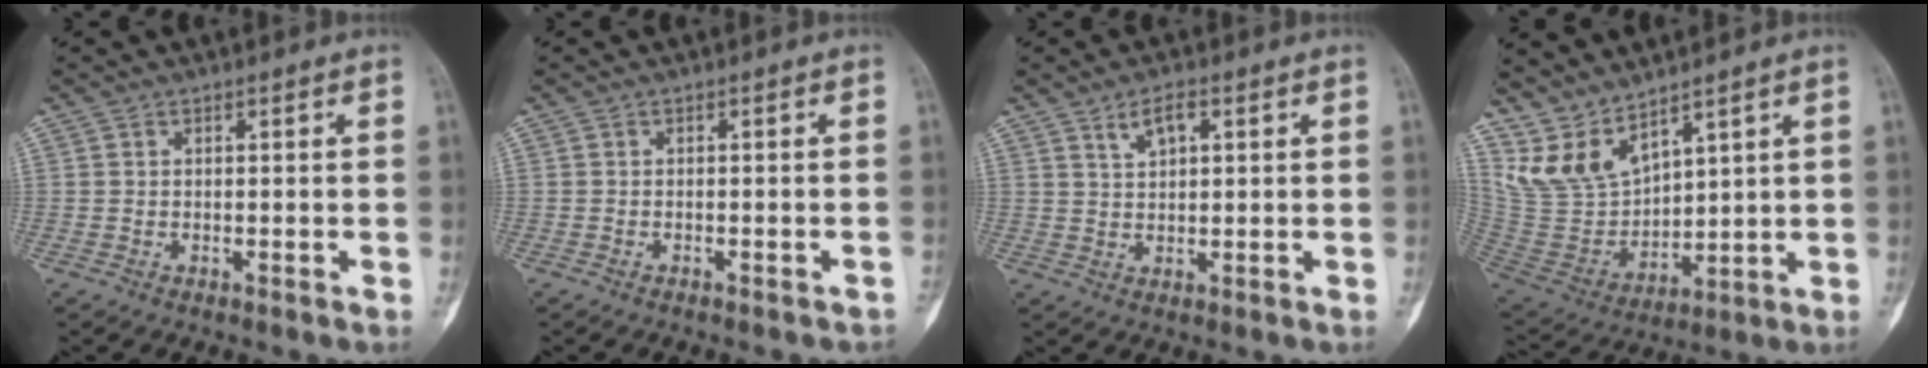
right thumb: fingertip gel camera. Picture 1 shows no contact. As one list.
[{"total": 2.2, "force": [-1.9, 0.7, 0.9], "torque": [-0.023, 0.013, -0.015]}, {"total": 4.0, "force": [2.0, 1.8, 2.9], "torque": [-0.049, -0.003, 0.039]}, {"total": 10.8, "force": [8.9, 3.9, 4.8], "torque": [-0.087, -0.053, 0.207]}]